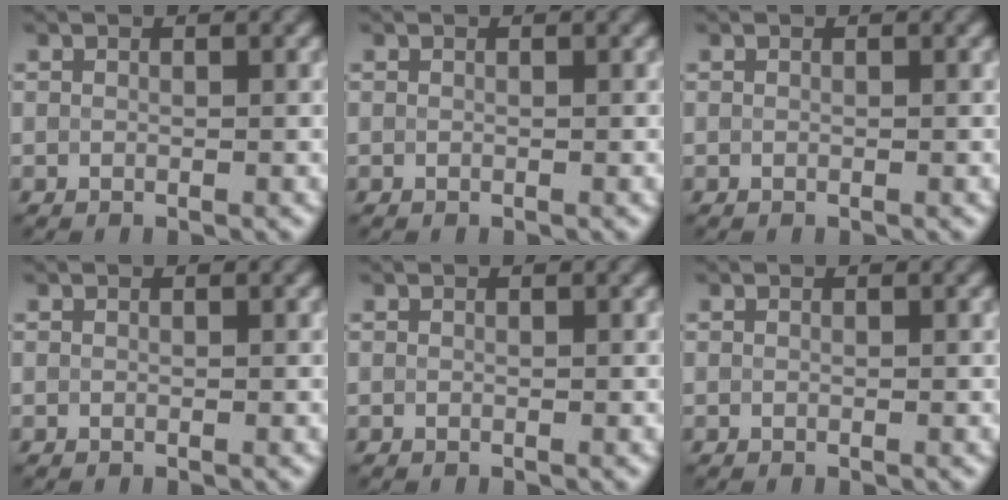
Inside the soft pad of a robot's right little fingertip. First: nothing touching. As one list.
[{"total": 0.0}, {"total": 0.0}, {"total": 0.0}, {"total": 0.0}, {"total": 0.0}]